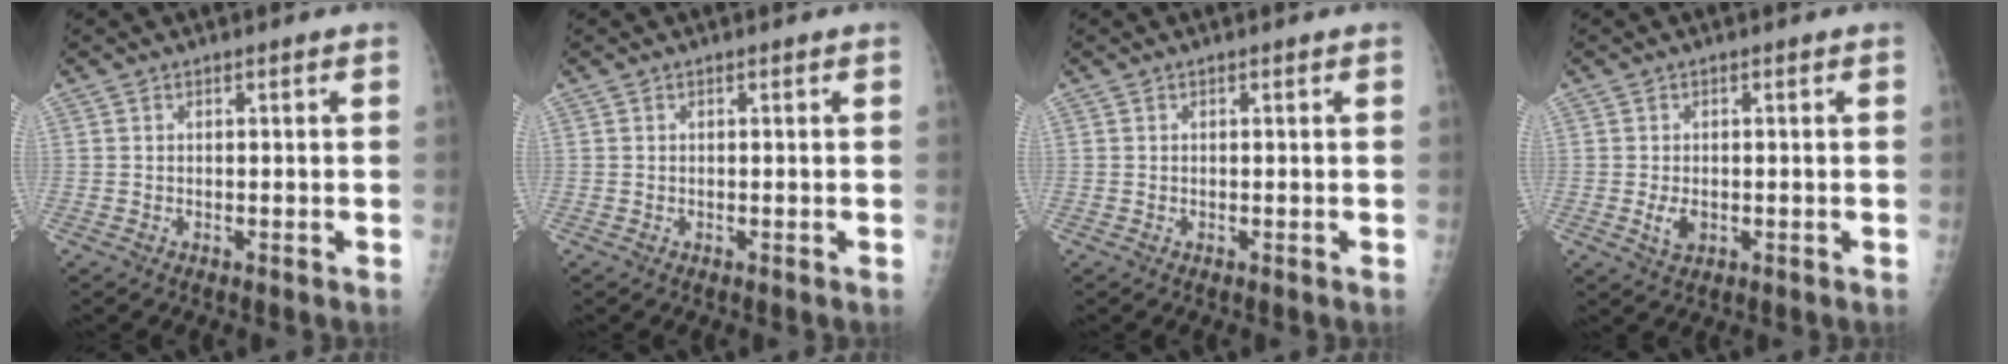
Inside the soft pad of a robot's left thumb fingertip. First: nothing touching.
{"total": 0.0}
{"total": 0.0}
{"total": 2.9, "force": [-0.5, 1.9, 2.2], "torque": [-0.040, -0.003, -0.005]}